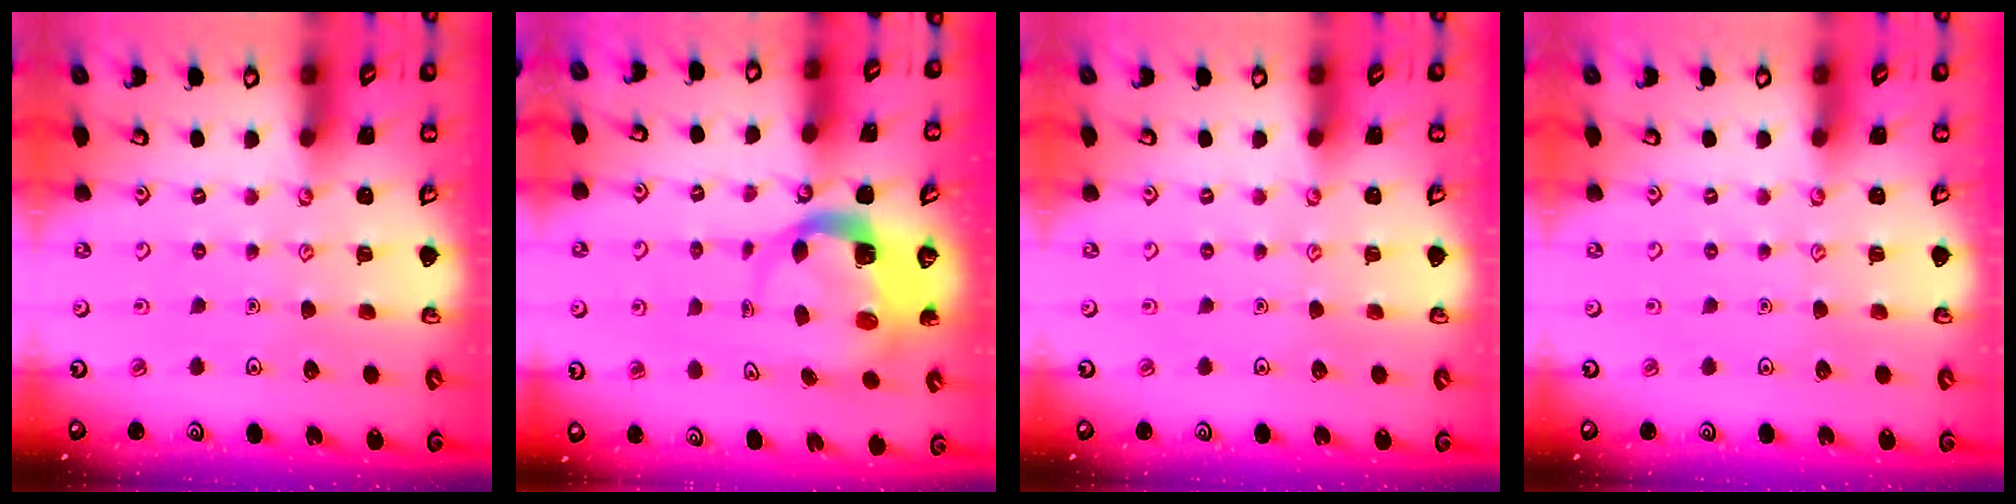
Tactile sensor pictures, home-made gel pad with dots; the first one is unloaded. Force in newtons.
{"total": 4.5, "press": 4.5, "slide": 0.6}
{"total": 0.0}
{"total": 0.0}